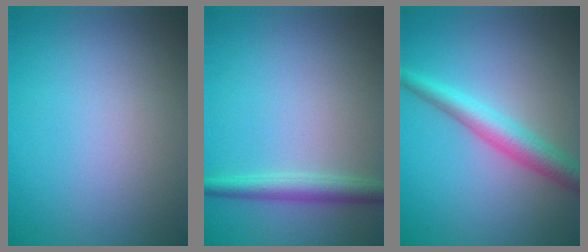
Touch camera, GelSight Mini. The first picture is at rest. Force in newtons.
{"total": 2.7, "press": 2.7, "slide": 0.1}
{"total": 3.8, "press": 3.8, "slide": 0.0}